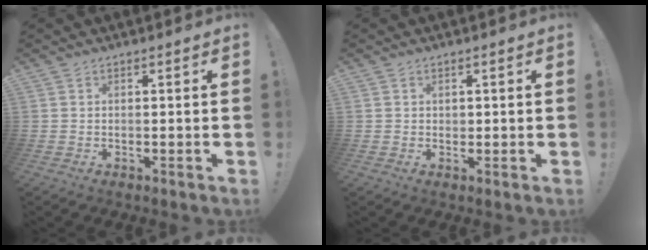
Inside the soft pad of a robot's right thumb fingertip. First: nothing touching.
{"total": 0.5, "force": [0.2, 0.5, 0.1], "torque": [0.002, 0.001, 0.003]}